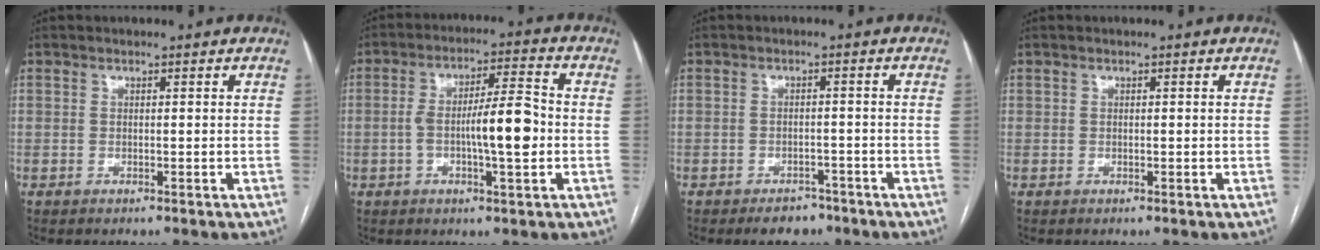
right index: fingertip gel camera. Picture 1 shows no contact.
{"total": 9.7, "force": [-1.5, 1.5, 9.4], "torque": [-0.161, 0.014, -0.025]}
{"total": 4.1, "force": [-3.1, 2.1, 1.5], "torque": [-0.018, 0.003, -0.040]}
{"total": 0.0}